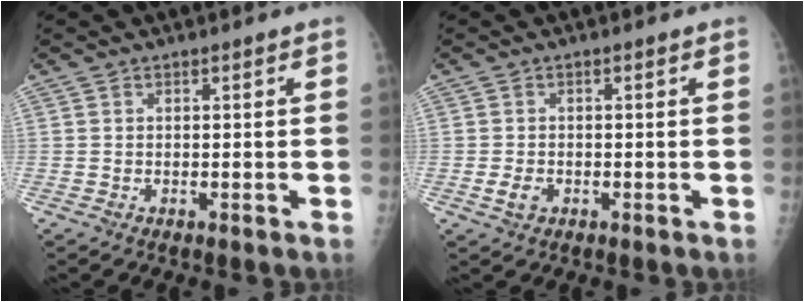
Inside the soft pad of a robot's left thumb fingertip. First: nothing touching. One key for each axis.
{"total": 2.3, "fx": -0.8, "fy": 1.6, "fz": 1.4, "tx": -0.025, "ty": 0.000, "tz": -0.012}